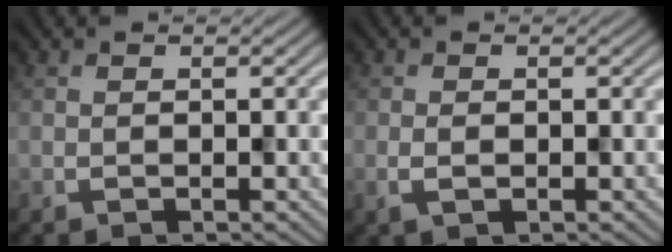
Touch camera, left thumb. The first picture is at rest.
{"total": 1.4, "force": [-0.5, 0.9, 1.0], "torque": [-0.022, -0.005, -0.008]}